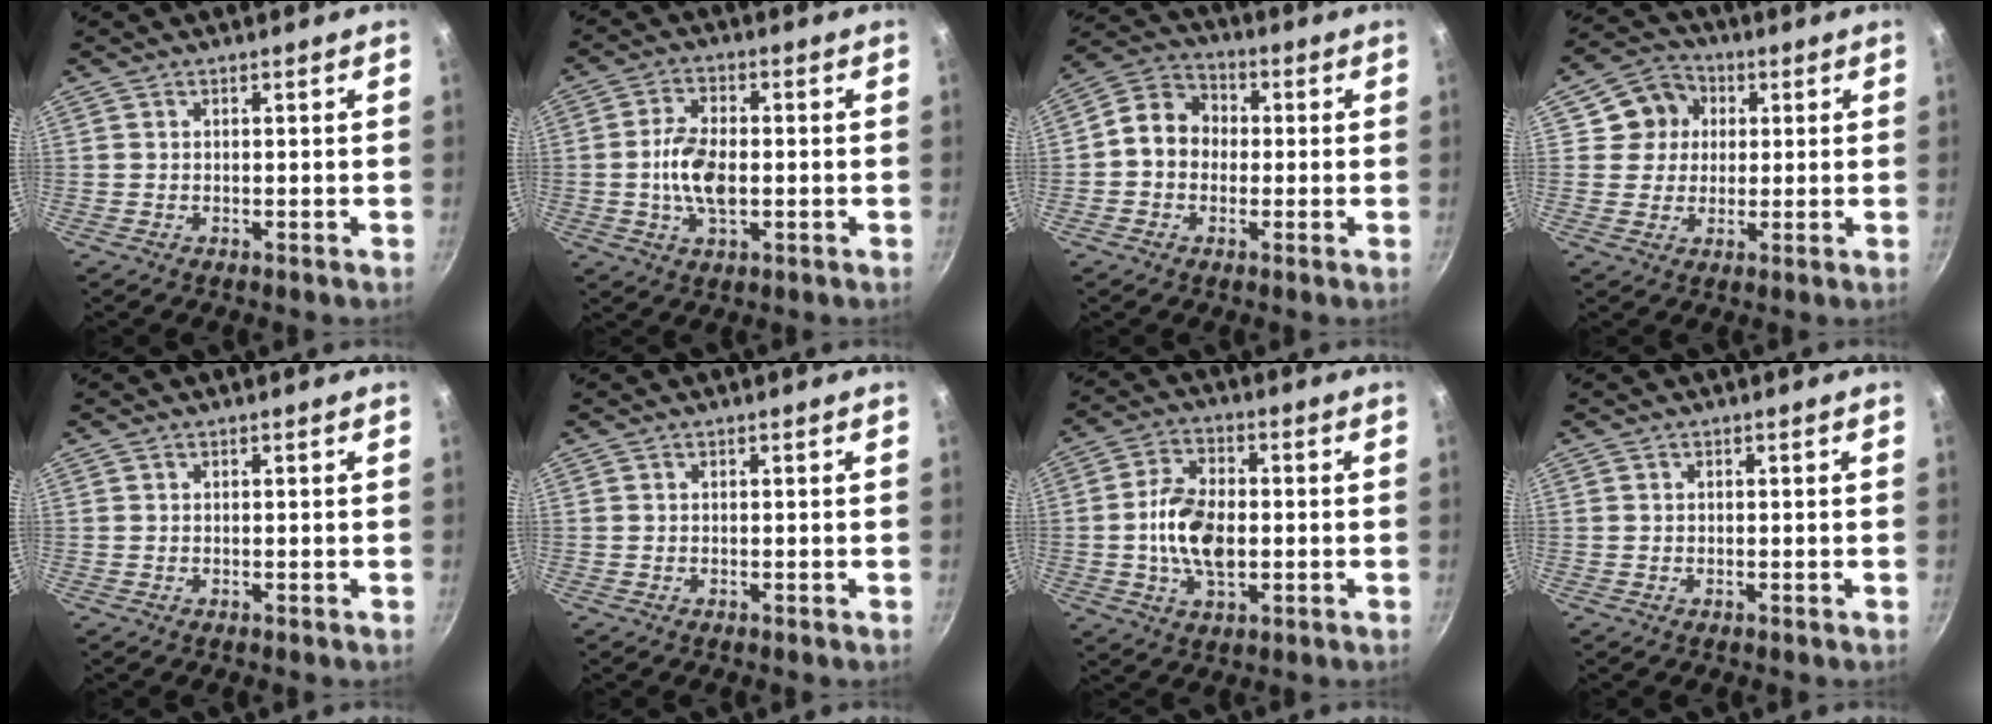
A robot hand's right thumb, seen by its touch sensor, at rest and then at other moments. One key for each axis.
{"total": 8.5, "fx": -0.8, "fy": 4.7, "fz": 7.1, "tx": -0.132, "ty": 0.011, "tz": -0.020}
{"total": 8.8, "fx": -0.3, "fy": 7.5, "fz": 4.7, "tx": -0.048, "ty": 0.024, "tz": -0.028}
{"total": 8.1, "fx": 1.9, "fy": 7.5, "fz": 2.6, "tx": -0.004, "ty": 0.013, "tz": 0.020}
{"total": 0.0}
{"total": 0.0}
{"total": 11.1, "fx": -0.8, "fy": 6.7, "fz": 8.8, "tx": -0.152, "ty": 0.012, "tz": -0.021}
{"total": 0.0}